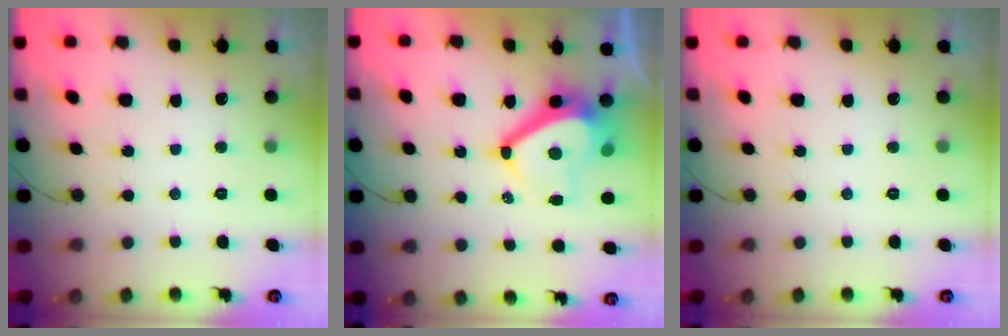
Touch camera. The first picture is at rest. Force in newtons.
{"total": 10.8, "press": 10.4, "slide": 3.1}
{"total": 0.0}